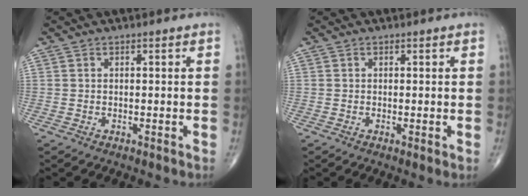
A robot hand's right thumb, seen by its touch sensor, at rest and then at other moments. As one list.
[{"total": 0.8, "force": [0.0, 0.1, 0.8], "torque": [-0.018, -0.004, -0.003]}]